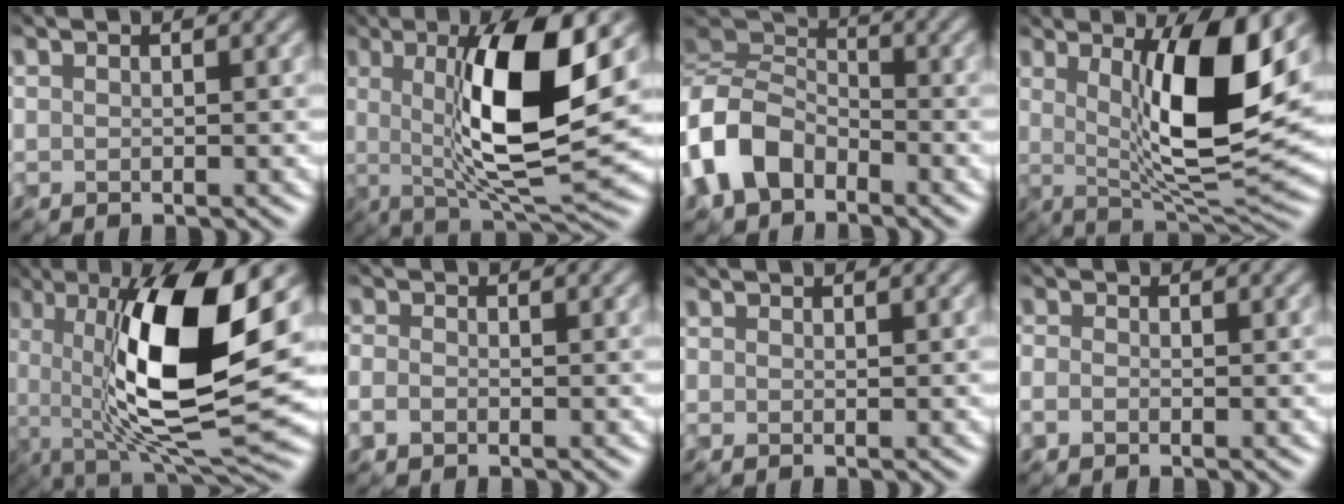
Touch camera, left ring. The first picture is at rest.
{"total": 9.9, "force": [0.4, 2.2, 9.6], "torque": [-0.157, -0.009, 0.023]}
{"total": 6.2, "force": [-4.0, 4.0, 2.5], "torque": [-0.070, 0.007, -0.088]}
{"total": 9.4, "force": [1.5, 2.1, 9.0], "torque": [-0.146, -0.011, 0.042]}
{"total": 12.6, "force": [0.0, 3.2, 12.2], "torque": [-0.212, -0.010, 0.012]}
{"total": 1.5, "force": [-1.4, 0.5, -0.2], "torque": [-0.006, 0.000, -0.022]}
{"total": 0.9, "force": [-0.5, -0.3, -0.7], "torque": [0.006, 0.001, 0.003]}
{"total": 1.3, "force": [-1.3, 0.3, -0.3], "torque": [-0.005, 0.001, -0.018]}